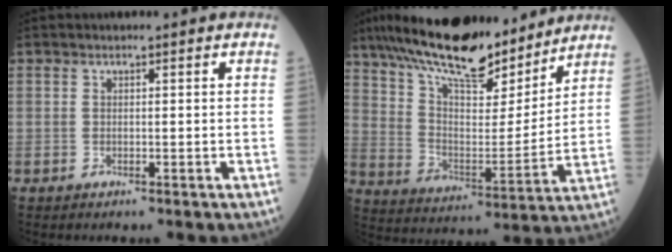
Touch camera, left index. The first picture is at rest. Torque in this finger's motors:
{"motor_torque": [0.98, -1.15, 1.05, 0.21]}